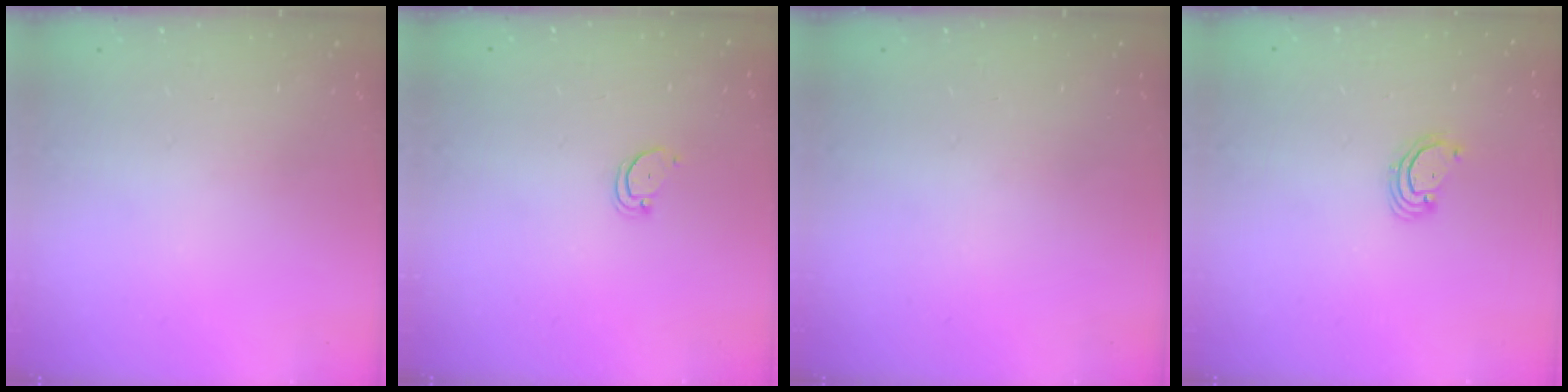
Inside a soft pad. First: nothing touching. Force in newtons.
{"total": 2.5, "press": 2.5, "slide": 0.2}
{"total": 0.0}
{"total": 2.4, "press": 2.4, "slide": 0.2}